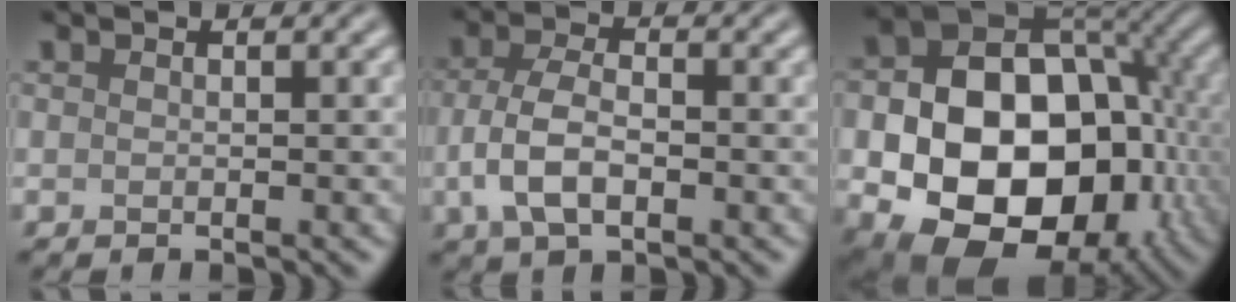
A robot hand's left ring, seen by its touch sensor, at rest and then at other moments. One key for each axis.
{"total": 4.6, "fx": -1.2, "fy": 2.4, "fz": 3.8, "tx": -0.079, "ty": -0.001, "tz": -0.027}
{"total": 19.6, "fx": -4.0, "fy": 14.7, "fz": 12.4, "tx": -0.164, "ty": -0.035, "tz": -0.070}